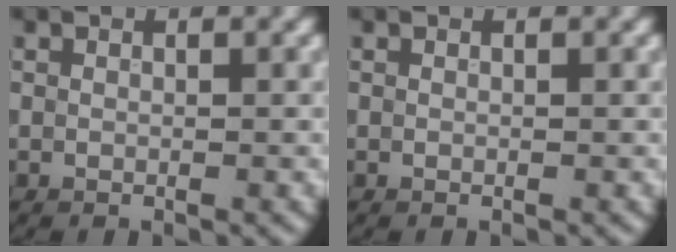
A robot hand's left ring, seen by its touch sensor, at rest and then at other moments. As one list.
[{"total": 0.0}]